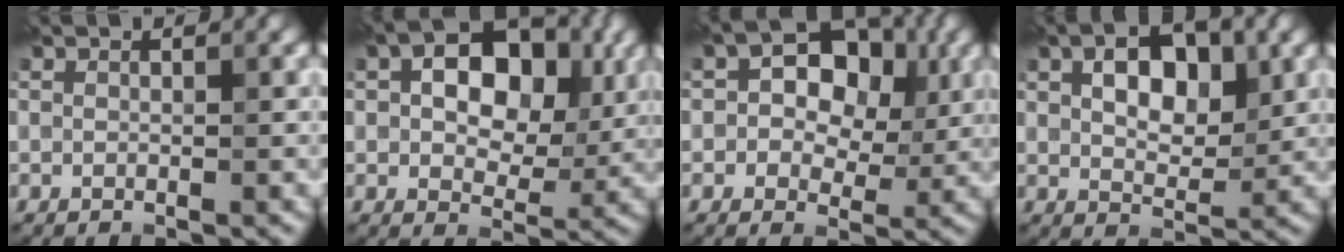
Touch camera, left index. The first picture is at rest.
{"total": 10.2, "force": [2.3, 6.4, 7.6], "torque": [-0.096, 0.014, 0.025]}
{"total": 8.1, "force": [1.7, 5.6, 5.6], "torque": [-0.057, 0.021, 0.001]}
{"total": 5.3, "force": [1.6, 3.0, 4.1], "torque": [-0.064, 0.003, 0.025]}